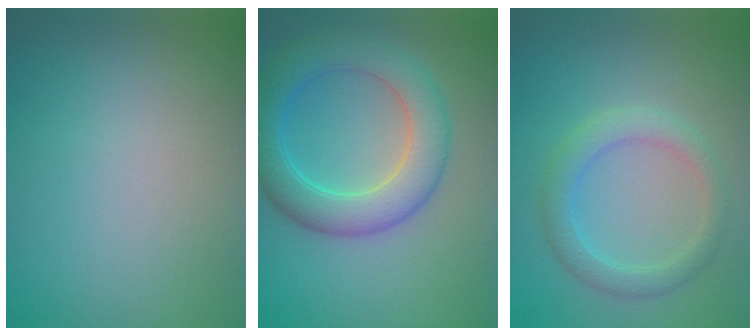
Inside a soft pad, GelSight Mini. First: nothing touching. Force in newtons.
{"total": 6.3, "press": 6.3, "slide": 0.1}
{"total": 2.9, "press": 2.9, "slide": 0.4}